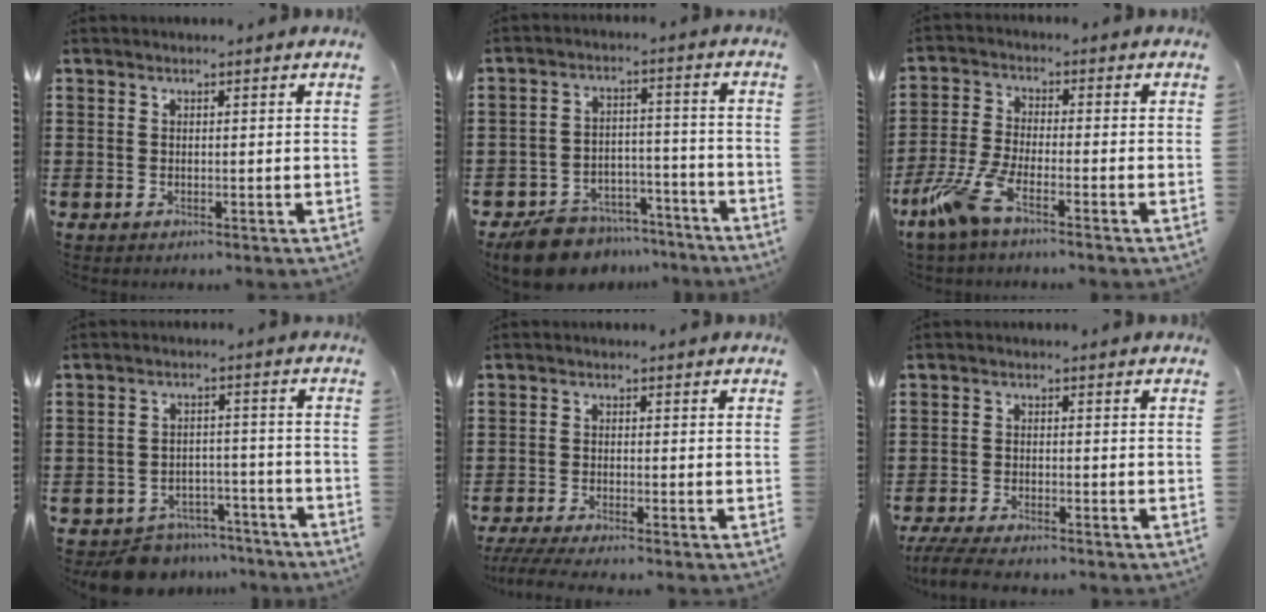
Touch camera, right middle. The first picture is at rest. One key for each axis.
{"total": 8.0, "fx": -7.7, "fy": 2.1, "fz": 1.3, "tx": -0.032, "ty": 0.026, "tz": -0.150}
{"total": 6.8, "fx": -4.6, "fy": 1.2, "fz": 4.8, "tx": -0.133, "ty": -0.020, "tz": -0.095}
{"total": 6.6, "fx": -6.4, "fy": 1.5, "fz": 0.6, "tx": -0.012, "ty": 0.017, "tz": -0.125}
{"total": 2.9, "fx": -2.6, "fy": -0.1, "fz": 1.3, "tx": -0.037, "ty": -0.012, "tz": -0.054}
{"total": 3.7, "fx": -3.5, "fy": 0.2, "fz": 1.3, "tx": -0.037, "ty": -0.010, "tz": -0.071}